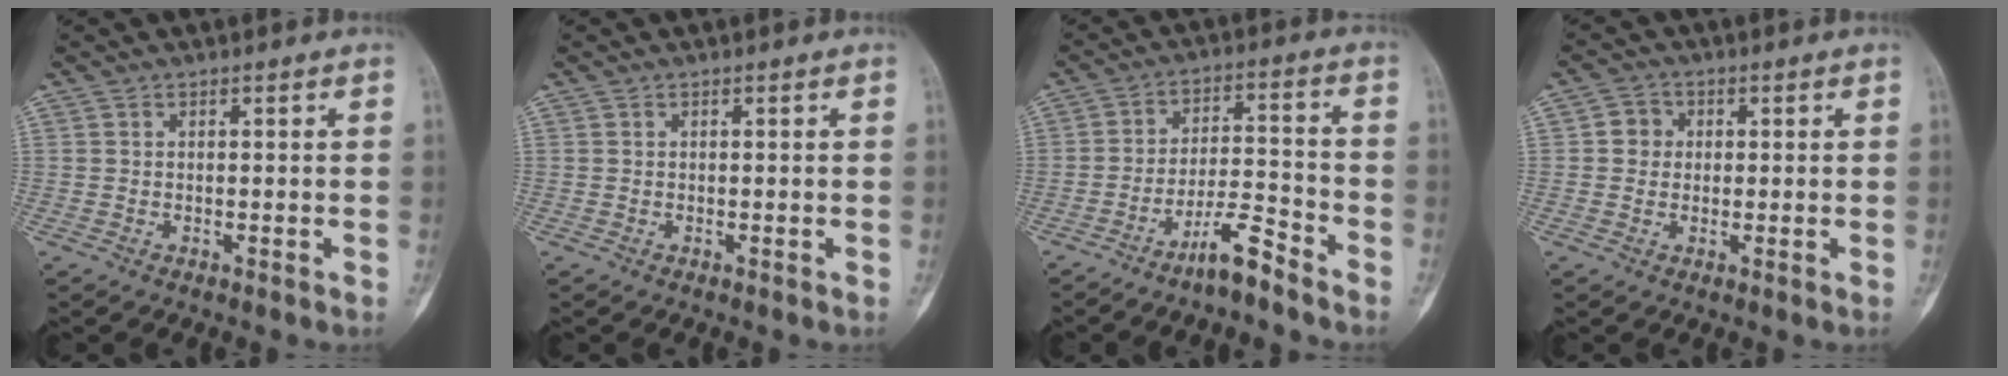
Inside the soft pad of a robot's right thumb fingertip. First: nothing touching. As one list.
[{"total": 0.0}, {"total": 7.5, "force": [-5.9, 1.1, 4.4], "torque": [-0.080, 0.056, -0.108]}, {"total": 3.5, "force": [0.4, 3.3, 1.1], "torque": [0.005, 0.007, 0.000]}]